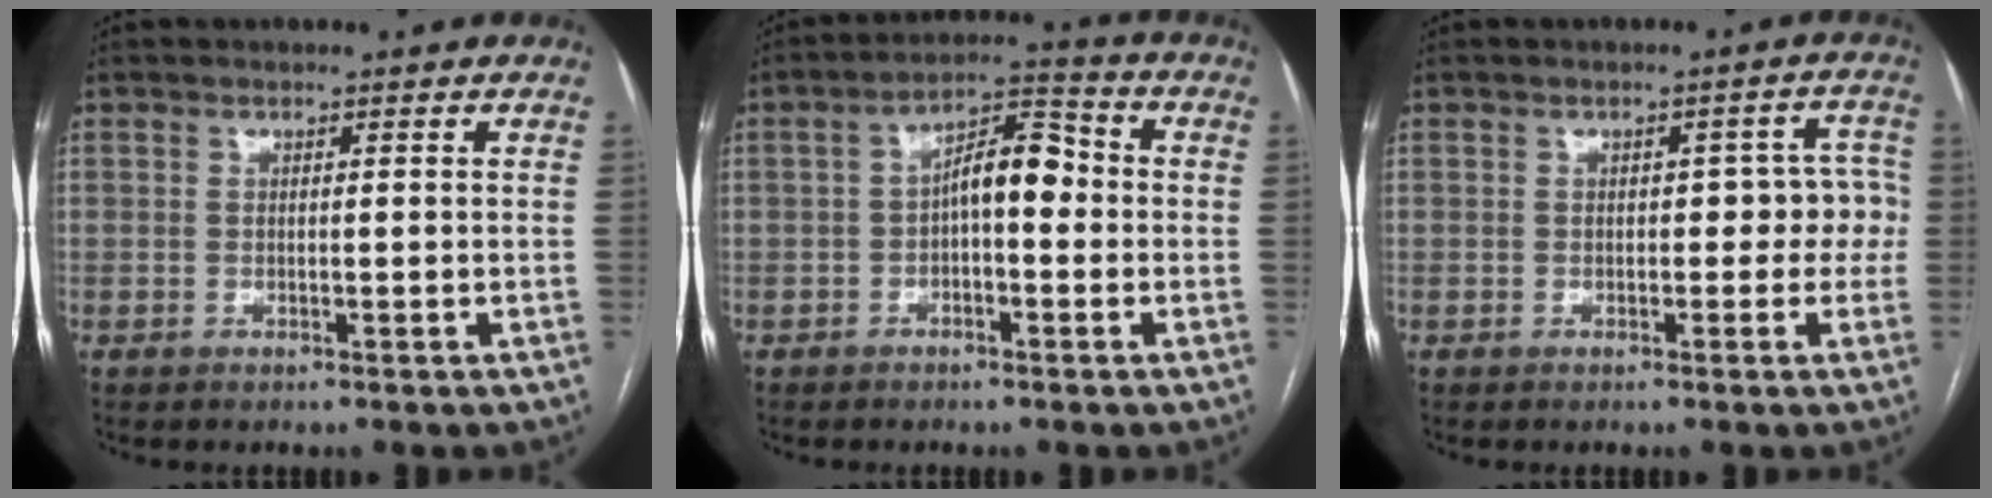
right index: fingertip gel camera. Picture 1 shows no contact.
{"total": 7.3, "force": [-0.4, 2.9, 6.7], "torque": [-0.110, 0.036, -0.010]}
{"total": 4.7, "force": [-0.3, 2.6, 3.9], "torque": [-0.030, 0.035, -0.005]}